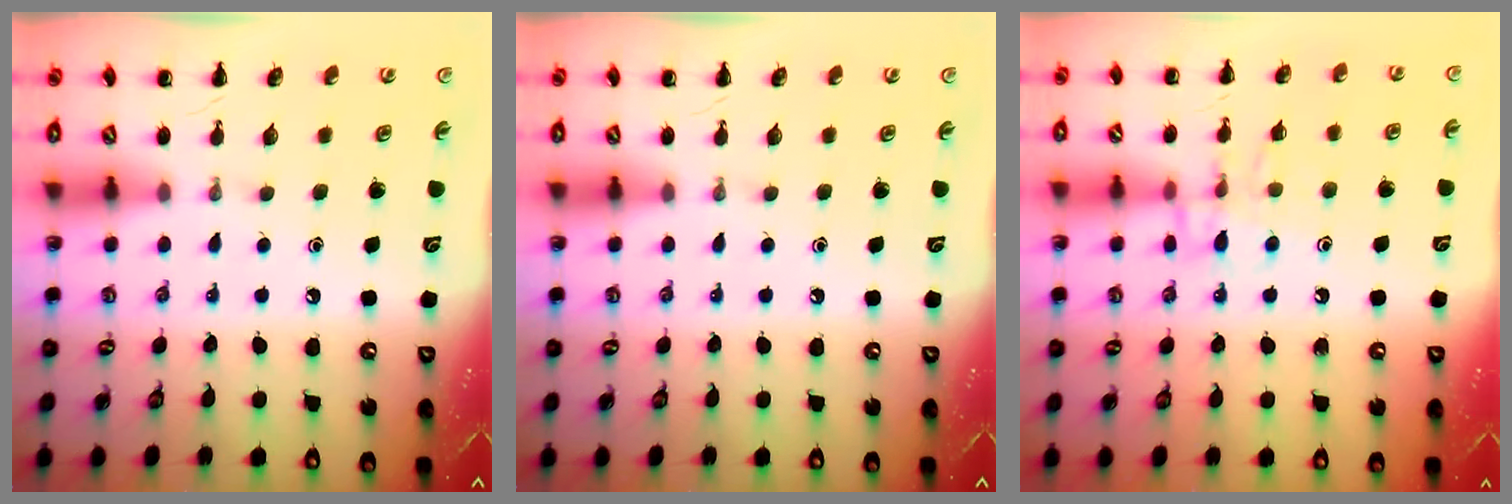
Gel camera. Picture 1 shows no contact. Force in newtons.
{"total": 0.0}
{"total": 10.3, "press": 10.3, "slide": 0.5}